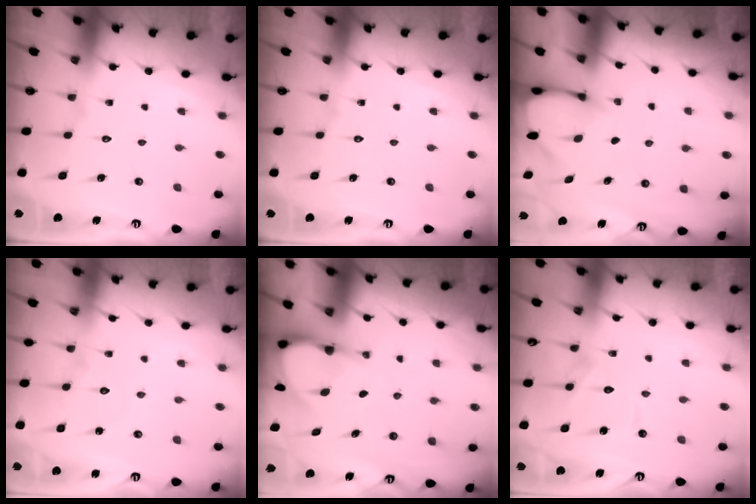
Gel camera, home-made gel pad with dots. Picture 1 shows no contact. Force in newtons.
{"total": 0.0}
{"total": 2.4, "press": 2.4, "slide": 0.3}
{"total": 3.9, "press": 3.8, "slide": 0.2}
{"total": 4.8, "press": 4.8, "slide": 0.3}
{"total": 6.3, "press": 6.3, "slide": 0.6}